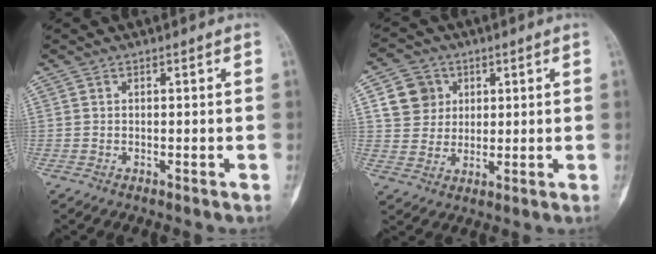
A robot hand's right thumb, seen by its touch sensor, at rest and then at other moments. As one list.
[{"total": 7.6, "force": [2.5, 6.8, 2.2], "torque": [-0.010, -0.003, 0.047]}]